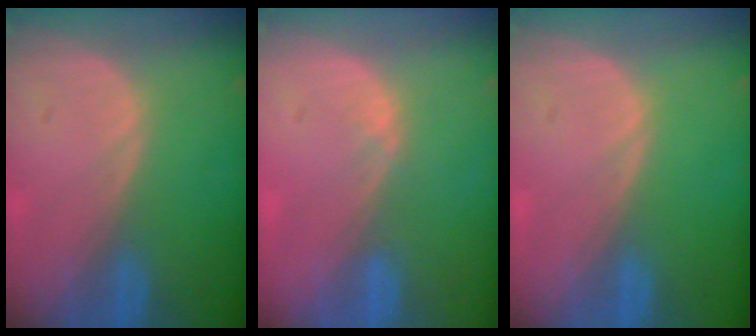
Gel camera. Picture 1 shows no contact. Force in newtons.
{"total": 1.0, "press": 0.8, "slide": 0.6}
{"total": 0.0}